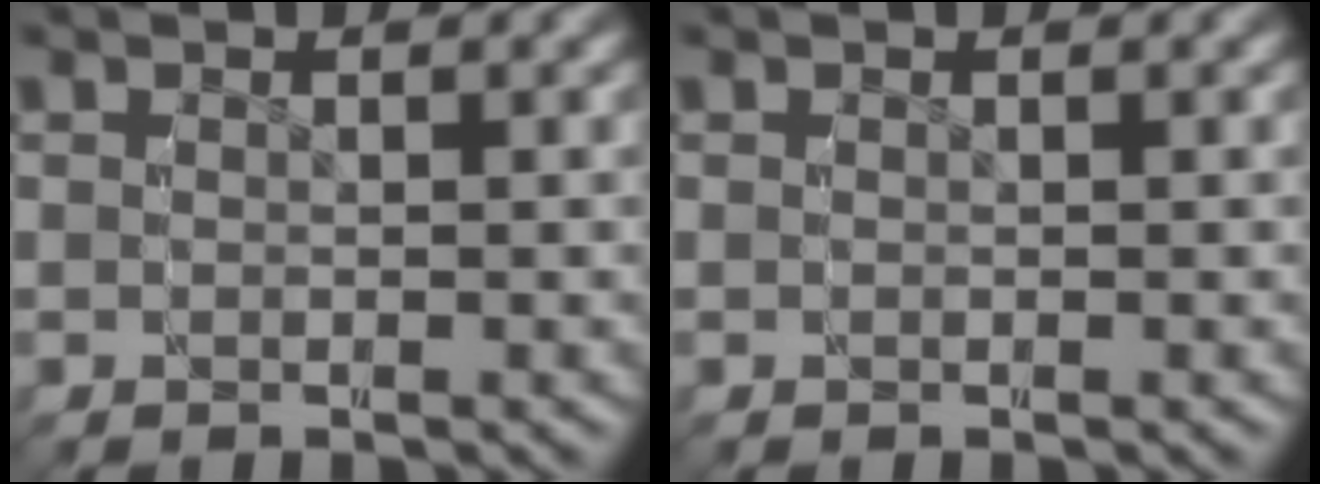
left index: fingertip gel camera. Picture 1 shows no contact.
{"total": 0.0}